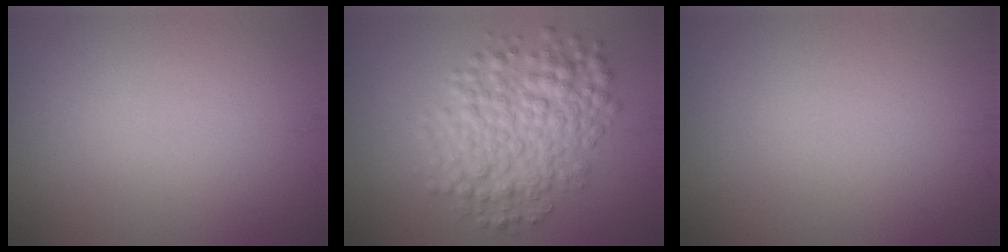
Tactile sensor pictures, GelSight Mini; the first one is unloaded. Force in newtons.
{"total": 6.3, "press": 6.3, "slide": 0.1}
{"total": 0.0}